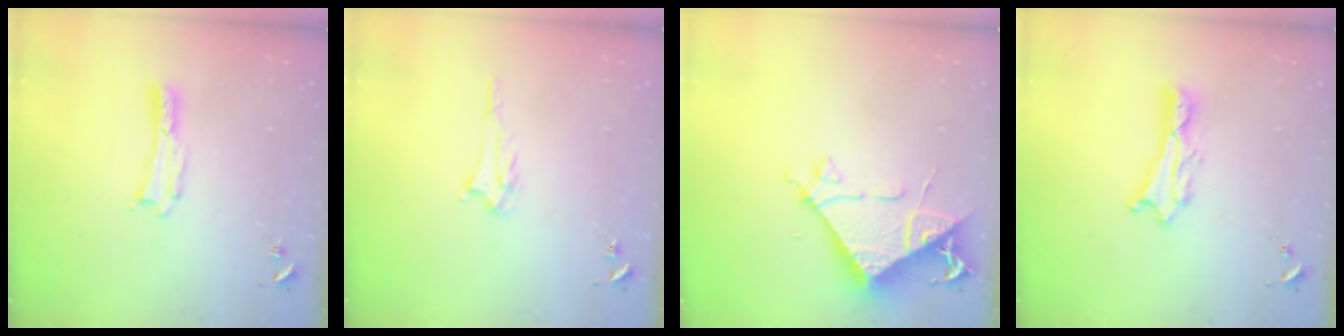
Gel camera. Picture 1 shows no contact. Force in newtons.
{"total": 3.0, "press": 3.0, "slide": 0.3}
{"total": 8.2, "press": 8.1, "slide": 1.2}
{"total": 2.0, "press": 2.0, "slide": 0.2}